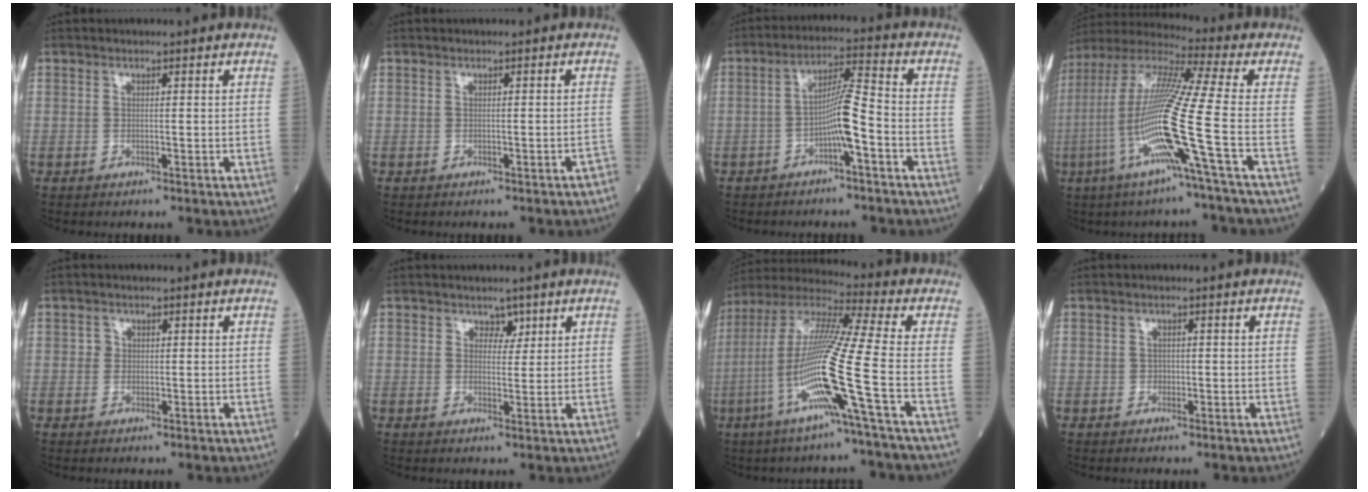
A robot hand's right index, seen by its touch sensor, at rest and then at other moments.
{"total": 1.3, "force": [-1.1, 0.2, 0.7], "torque": [-0.004, -0.001, -0.012]}
{"total": 6.4, "force": [-2.5, -0.1, 5.9], "torque": [-0.105, 0.017, -0.043]}
{"total": 17.6, "force": [-5.1, -2.0, 16.8], "torque": [-0.338, -0.016, -0.114]}
{"total": 0.9, "force": [0.2, 0.9, 0.2], "torque": [0.002, 0.001, 0.003]}
{"total": 2.0, "force": [1.4, 1.2, 0.8], "torque": [-0.002, -0.001, 0.020]}
{"total": 17.2, "force": [-5.4, -2.0, 16.2], "torque": [-0.324, -0.013, -0.116]}
{"total": 0.6, "force": [-0.1, 0.6, 0.2], "torque": [0.000, 0.003, -0.004]}